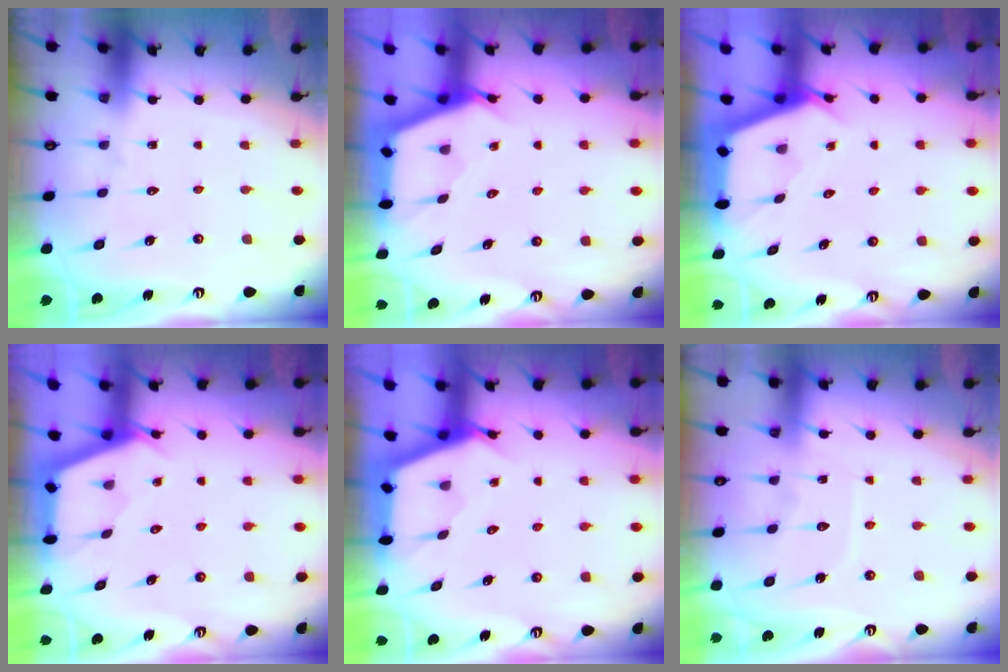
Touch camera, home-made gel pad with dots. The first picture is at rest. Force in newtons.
{"total": 2.6, "press": 2.5, "slide": 0.4}
{"total": 2.9, "press": 2.9, "slide": 0.3}
{"total": 2.8, "press": 2.7, "slide": 0.3}
{"total": 2.7, "press": 2.7, "slide": 0.3}
{"total": 5.4, "press": 5.4, "slide": 0.6}